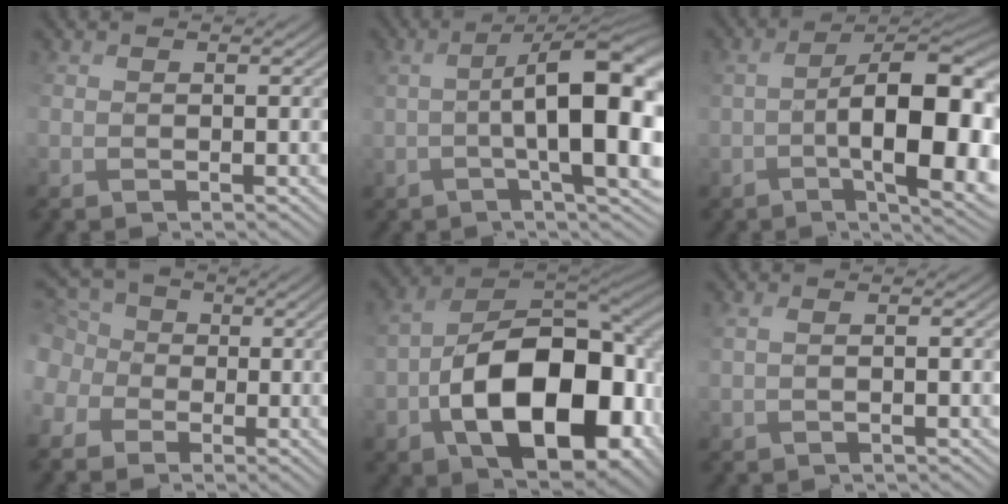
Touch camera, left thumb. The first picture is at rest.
{"total": 11.8, "force": [-0.7, 3.1, 11.3], "torque": [-0.143, 0.008, 0.009]}
{"total": 13.4, "force": [-3.5, 5.0, 11.9], "torque": [-0.177, 0.001, -0.037]}
{"total": 8.4, "force": [-1.2, 7.7, 3.2], "torque": [-0.131, 0.000, -0.043]}
{"total": 15.5, "force": [-4.0, 9.5, 11.6], "torque": [-0.175, -0.018, -0.065]}
{"total": 0.7, "force": [0.6, -0.1, 0.3], "torque": [-0.004, 0.011, 0.010]}